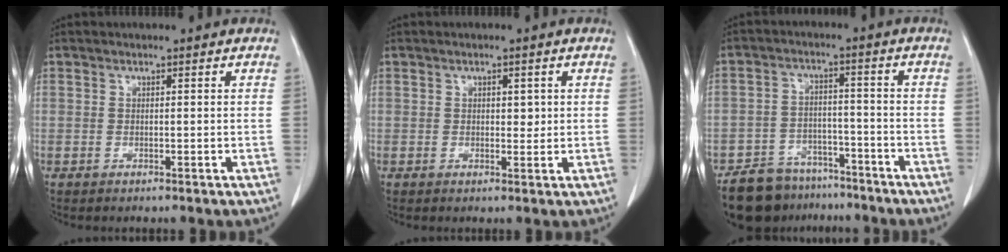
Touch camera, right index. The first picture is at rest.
{"total": 2.0, "force": [0.5, 1.1, 1.6], "torque": [-0.019, -0.001, 0.006]}
{"total": 10.6, "force": [-8.8, 5.4, 2.4], "torque": [-0.035, 0.017, -0.141]}